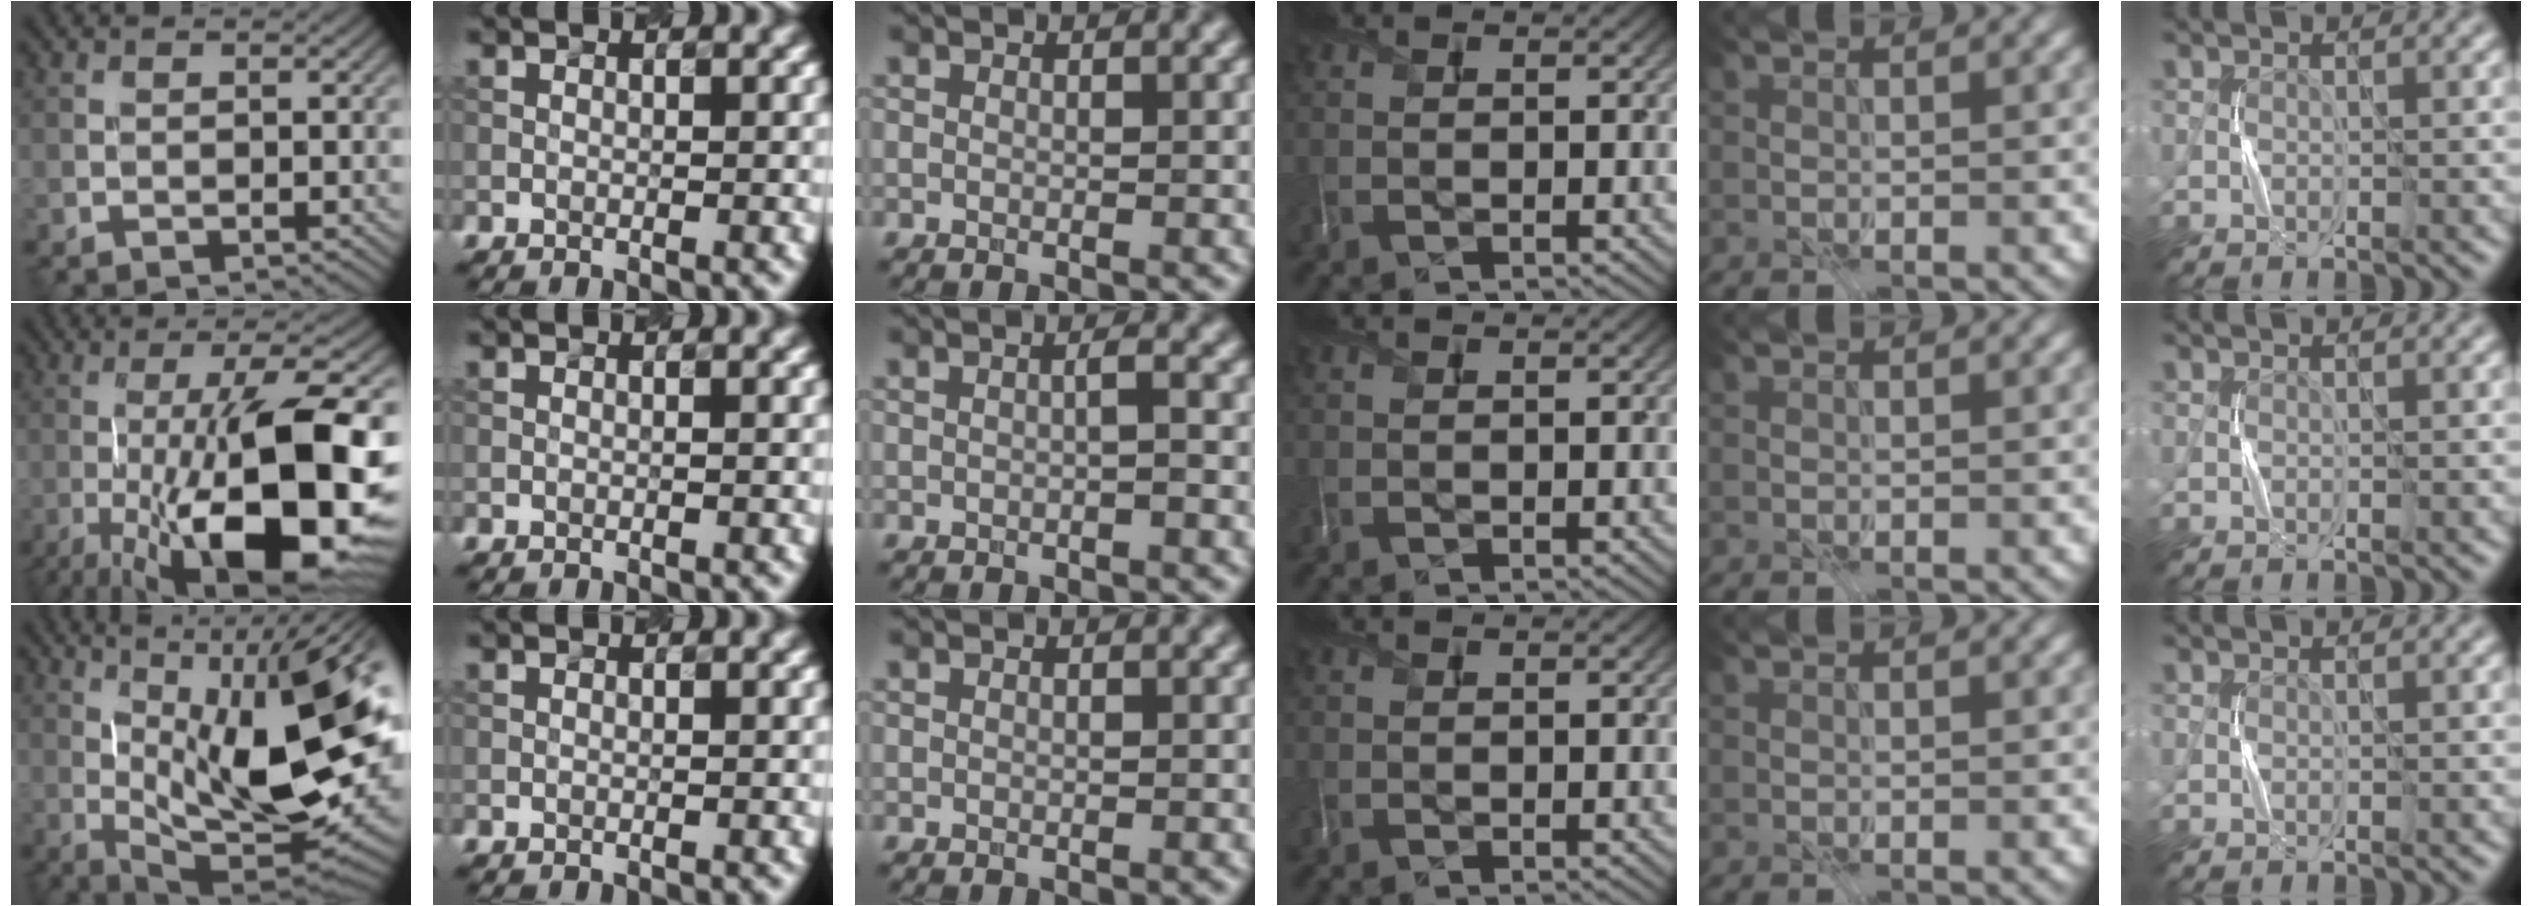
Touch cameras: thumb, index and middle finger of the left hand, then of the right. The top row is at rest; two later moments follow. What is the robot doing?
{"motion": "press", "object": "grip strengthener"}